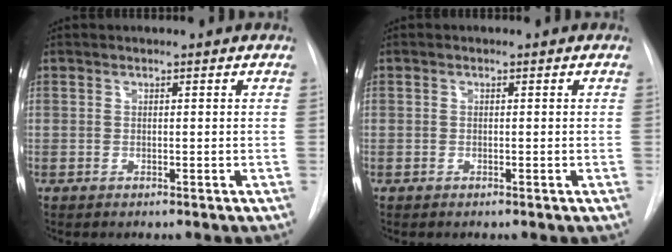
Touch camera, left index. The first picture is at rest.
{"total": 0.0}